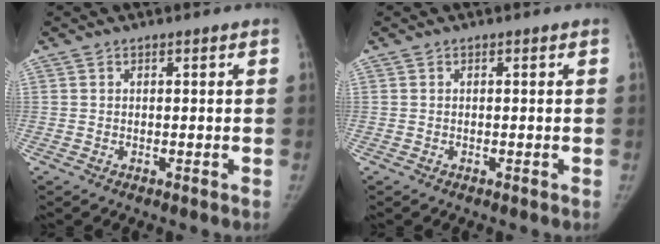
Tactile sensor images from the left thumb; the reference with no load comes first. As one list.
[{"total": 0.0}]